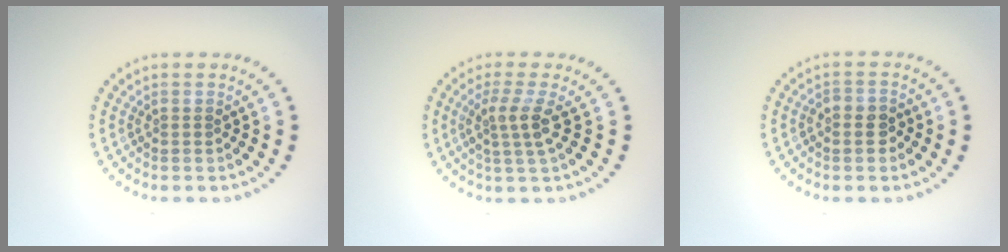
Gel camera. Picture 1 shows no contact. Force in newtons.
{"total": 2.7, "press": 2.0, "slide": 1.8}
{"total": 1.9, "press": 1.9, "slide": 0.6}